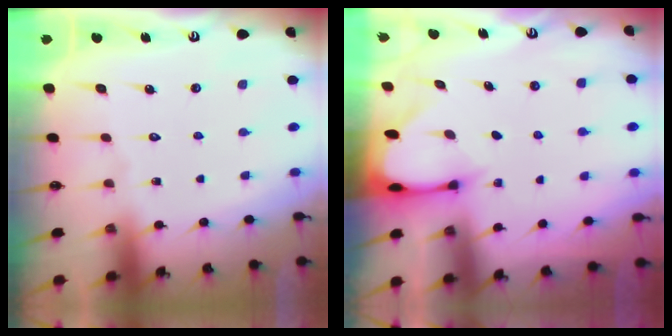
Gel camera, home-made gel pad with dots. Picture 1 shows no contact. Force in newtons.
{"total": 2.3, "press": 2.3, "slide": 0.1}